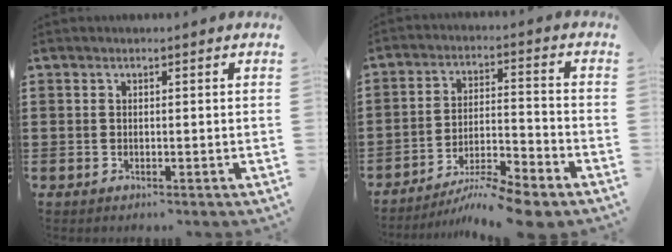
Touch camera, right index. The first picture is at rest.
{"total": 6.9, "force": [-6.2, 0.0, 3.0], "torque": [-0.052, 0.001, -0.121]}